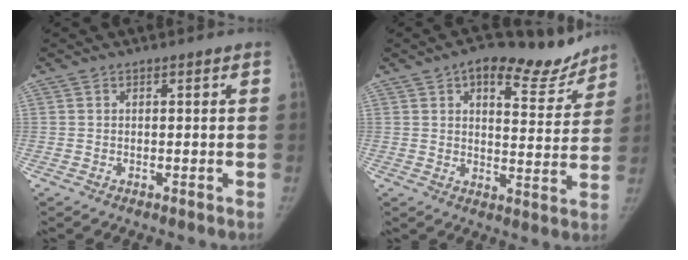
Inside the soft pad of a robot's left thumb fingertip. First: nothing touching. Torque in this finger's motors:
{"motor_torque": [0.06, 0.04, 0.69, -0.43, 0.04]}